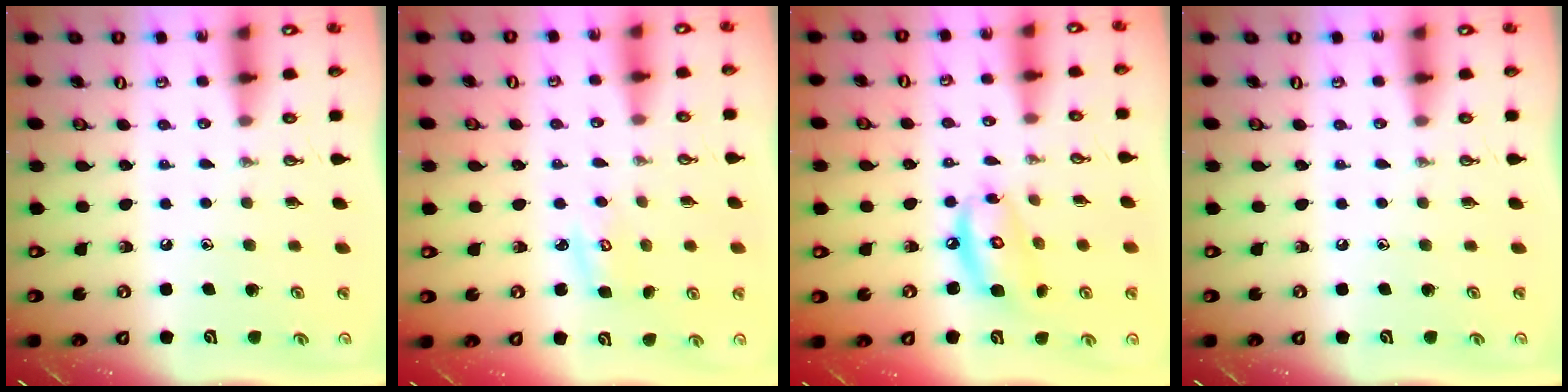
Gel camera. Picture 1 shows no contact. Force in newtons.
{"total": 3.8, "press": 3.8, "slide": 0.3}
{"total": 9.7, "press": 9.7, "slide": 0.9}
{"total": 0.0}